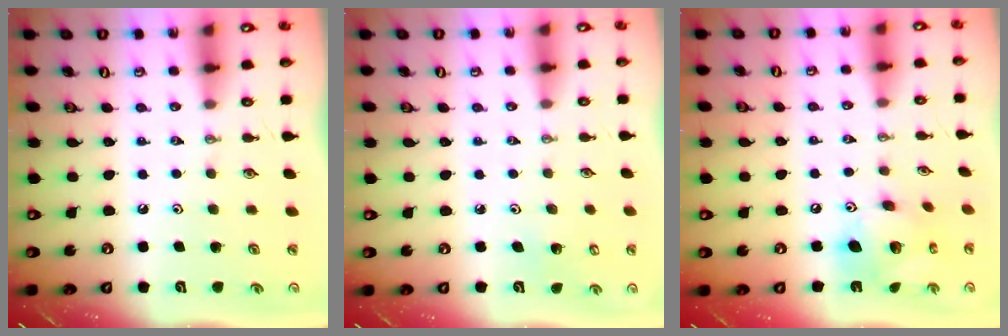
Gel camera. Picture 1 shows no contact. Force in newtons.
{"total": 2.5, "press": 2.5, "slide": 0.2}
{"total": 14.6, "press": 14.5, "slide": 1.5}